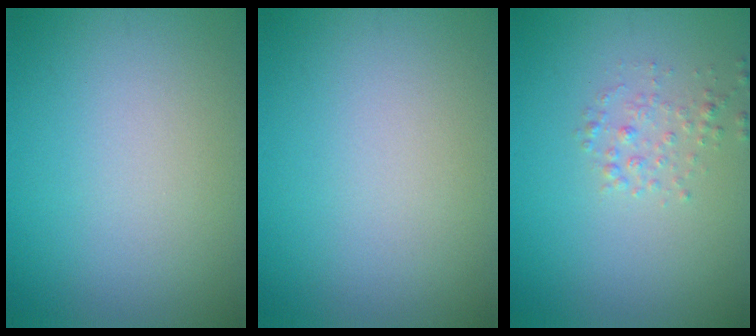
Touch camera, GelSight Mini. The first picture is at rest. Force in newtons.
{"total": 0.0}
{"total": 1.4, "press": 1.4, "slide": 0.0}